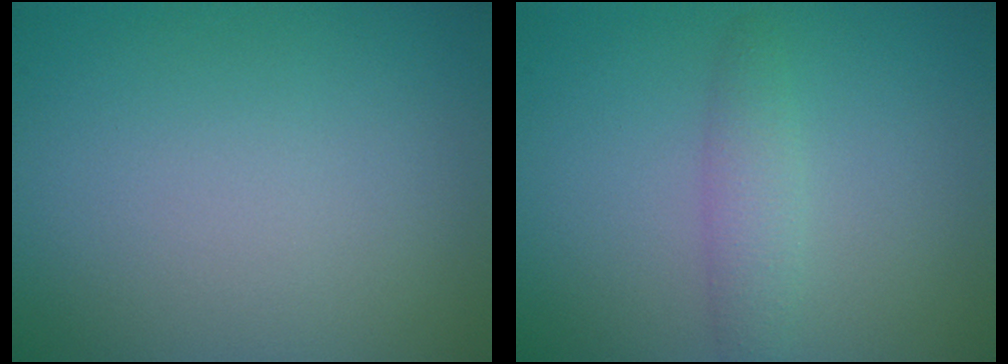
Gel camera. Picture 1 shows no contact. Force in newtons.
{"total": 1.9, "press": 1.9, "slide": 0.0}